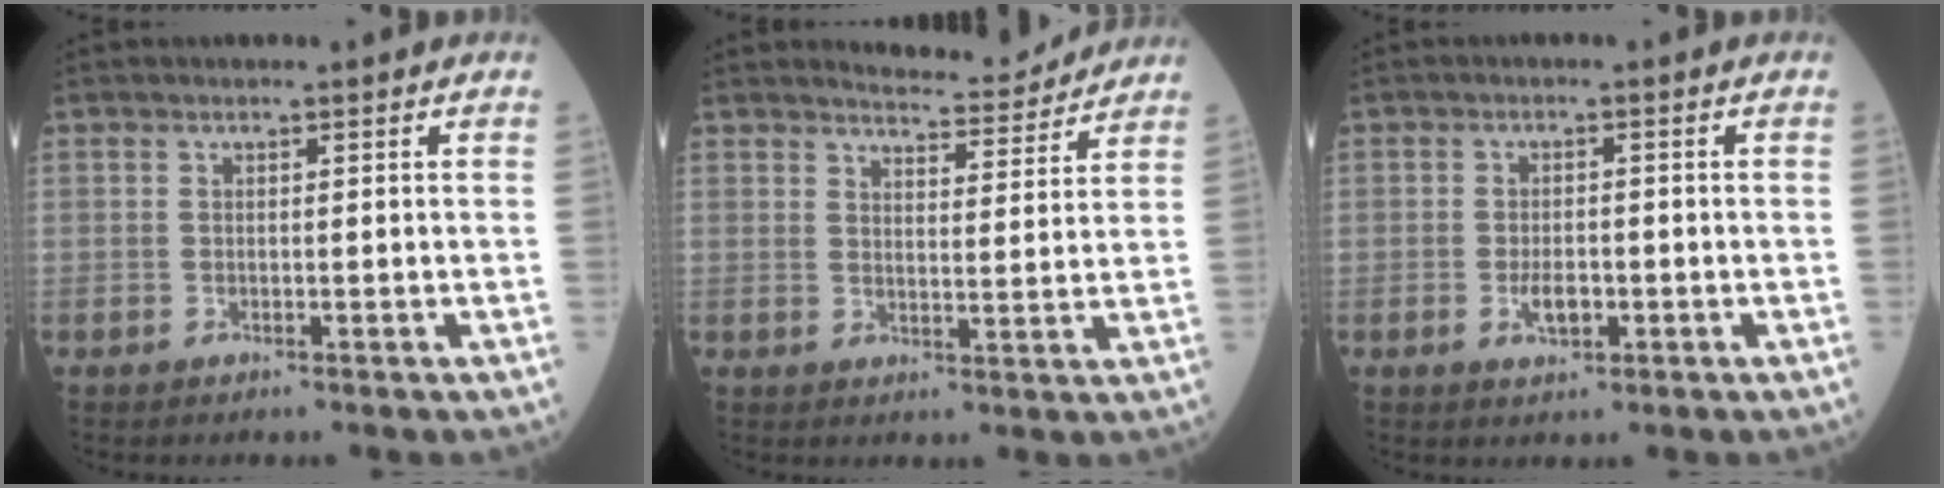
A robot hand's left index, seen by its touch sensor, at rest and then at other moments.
{"total": 7.0, "force": [6.9, 0.8, 0.8], "torque": [-0.019, -0.007, 0.092]}
{"total": 3.0, "force": [-1.0, 1.5, 2.5], "torque": [-0.049, 0.001, -0.014]}